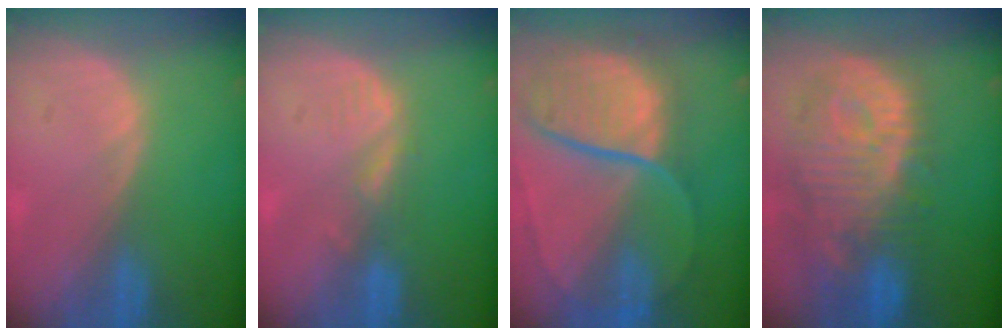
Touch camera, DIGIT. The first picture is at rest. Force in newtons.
{"total": 2.0, "press": 2.0, "slide": 0.3}
{"total": 11.2, "press": 9.3, "slide": 6.3}
{"total": 13.0, "press": 11.3, "slide": 6.3}